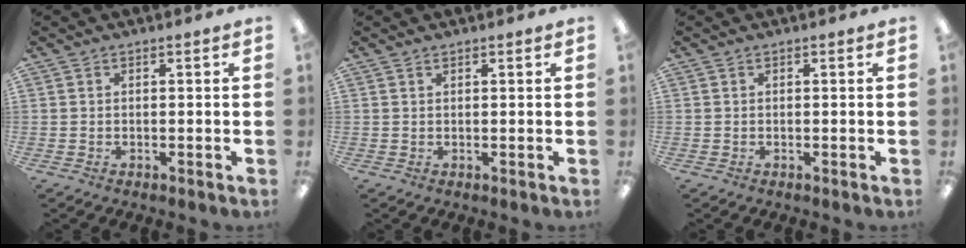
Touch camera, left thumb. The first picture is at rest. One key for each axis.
{"total": 0.6, "fx": 0.5, "fy": 0.2, "fz": 0.2, "tx": -0.005, "ty": 0.002, "tz": 0.009}
{"total": 0.0}